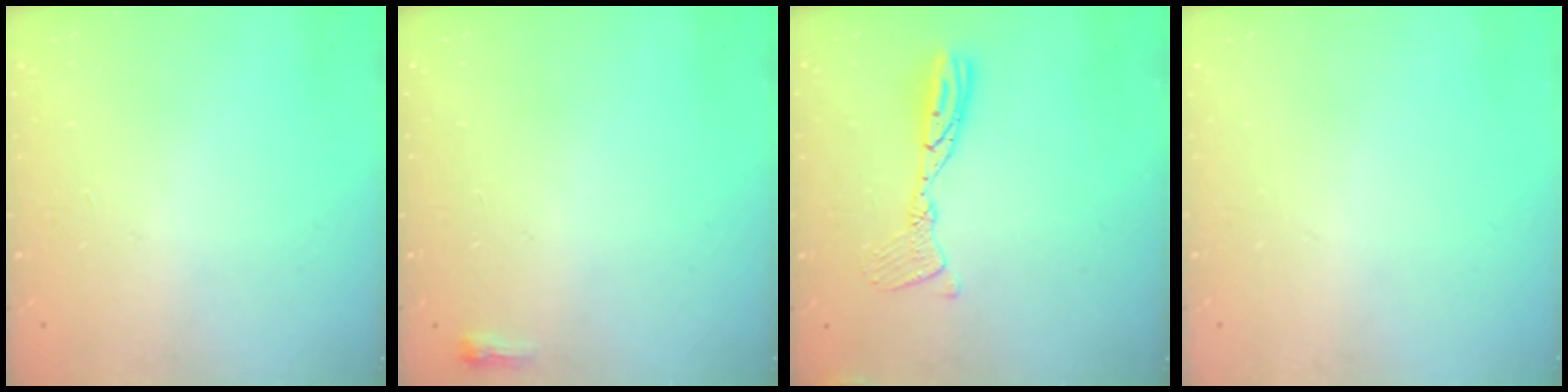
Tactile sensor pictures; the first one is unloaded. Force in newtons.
{"total": 2.6, "press": 2.5, "slide": 0.6}
{"total": 10.8, "press": 10.8, "slide": 1.0}
{"total": 0.0}